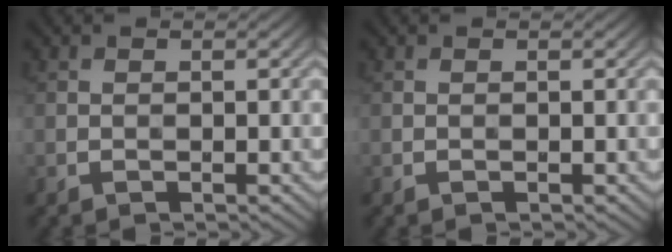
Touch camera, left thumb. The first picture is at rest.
{"total": 0.0}